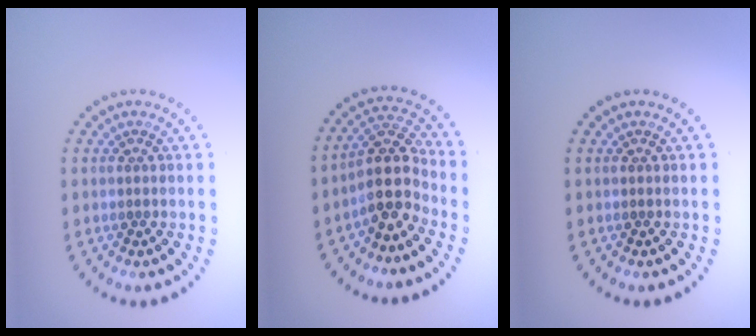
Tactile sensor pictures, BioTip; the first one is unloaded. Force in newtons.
{"total": 4.0, "press": 3.4, "slide": 2.2}
{"total": 0.0}